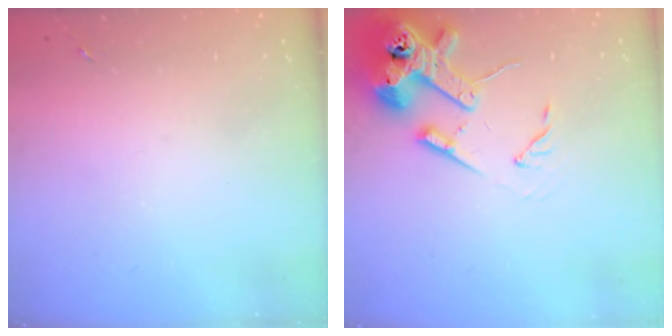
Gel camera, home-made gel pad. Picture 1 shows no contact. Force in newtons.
{"total": 15.7, "press": 15.5, "slide": 2.1}